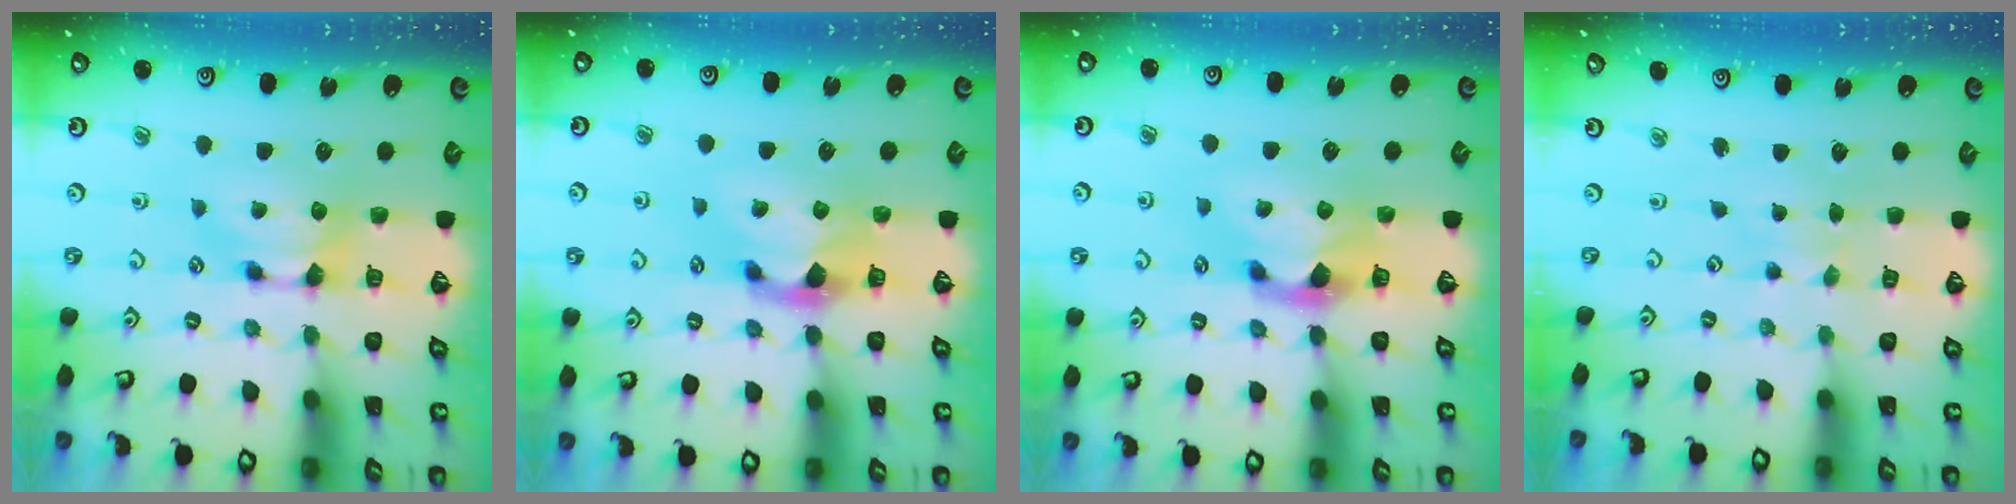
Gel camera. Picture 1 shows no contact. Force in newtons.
{"total": 2.0, "press": 1.6, "slide": 1.2}
{"total": 2.0, "press": 1.6, "slide": 1.2}
{"total": 2.1, "press": 2.1, "slide": 0.1}